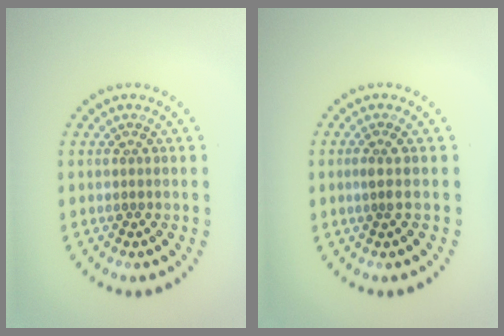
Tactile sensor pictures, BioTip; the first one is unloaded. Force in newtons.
{"total": 1.0, "press": 0.6, "slide": 0.7}